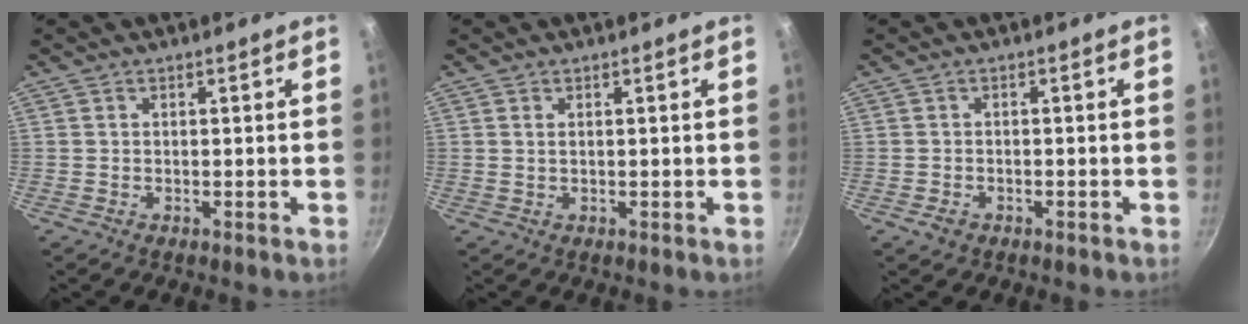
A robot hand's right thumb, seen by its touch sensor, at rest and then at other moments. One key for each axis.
{"total": 1.0, "fx": 0.4, "fy": 0.4, "fz": 0.8, "tx": -0.015, "ty": 0.000, "tz": 0.006}
{"total": 2.0, "fx": -1.1, "fy": 1.4, "fz": 1.0, "tx": -0.019, "ty": 0.008, "tz": -0.014}